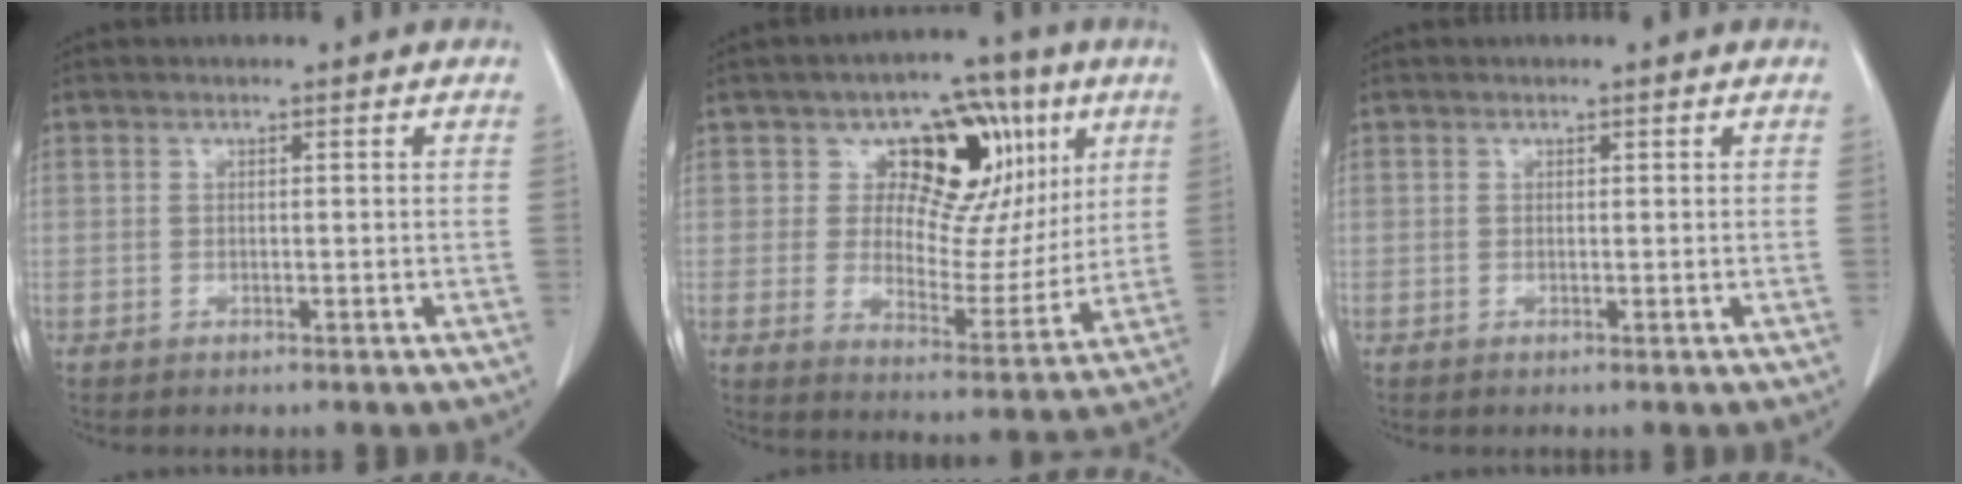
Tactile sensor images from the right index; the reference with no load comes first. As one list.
[{"total": 14.5, "force": [6.0, 9.1, 9.5], "torque": [-0.108, 0.023, 0.097]}, {"total": 0.0}]